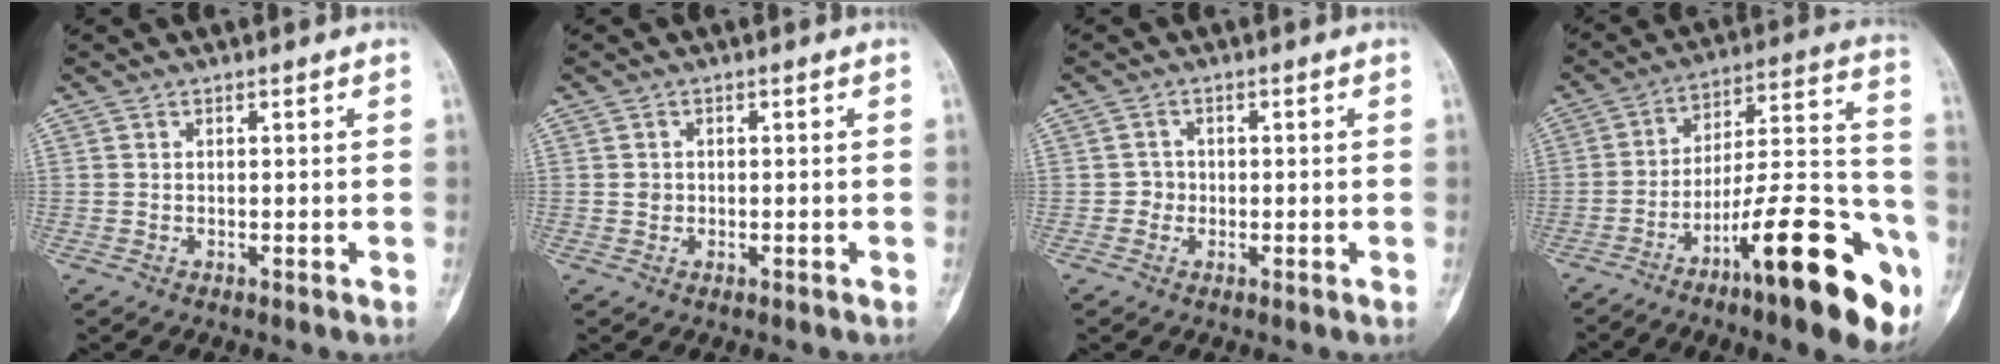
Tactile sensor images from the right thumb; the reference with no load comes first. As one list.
[{"total": 1.2, "force": [-0.1, 1.1, 0.5], "torque": [-0.005, 0.003, -0.001]}, {"total": 1.7, "force": [-0.4, 1.6, 0.3], "torque": [0.008, 0.009, -0.012]}, {"total": 24.2, "force": [-11.8, 6.1, 20.2], "torque": [-0.268, 0.075, -0.182]}]